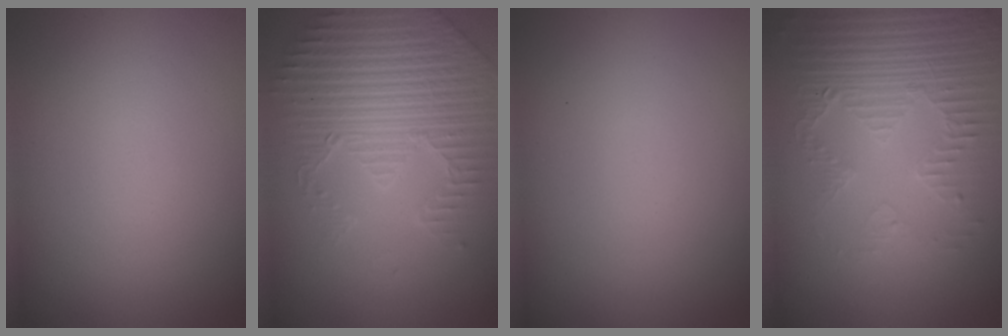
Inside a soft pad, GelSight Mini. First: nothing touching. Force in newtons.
{"total": 4.9, "press": 4.6, "slide": 1.8}
{"total": 0.0}
{"total": 5.2, "press": 3.3, "slide": 3.9}